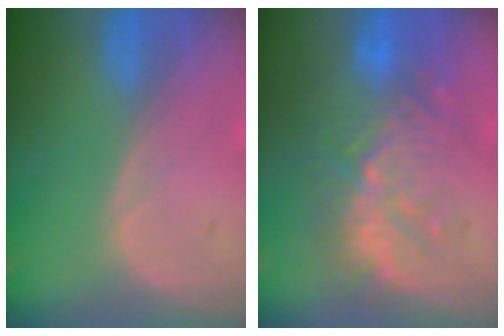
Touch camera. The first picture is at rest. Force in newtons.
{"total": 10.8, "press": 10.0, "slide": 3.9}